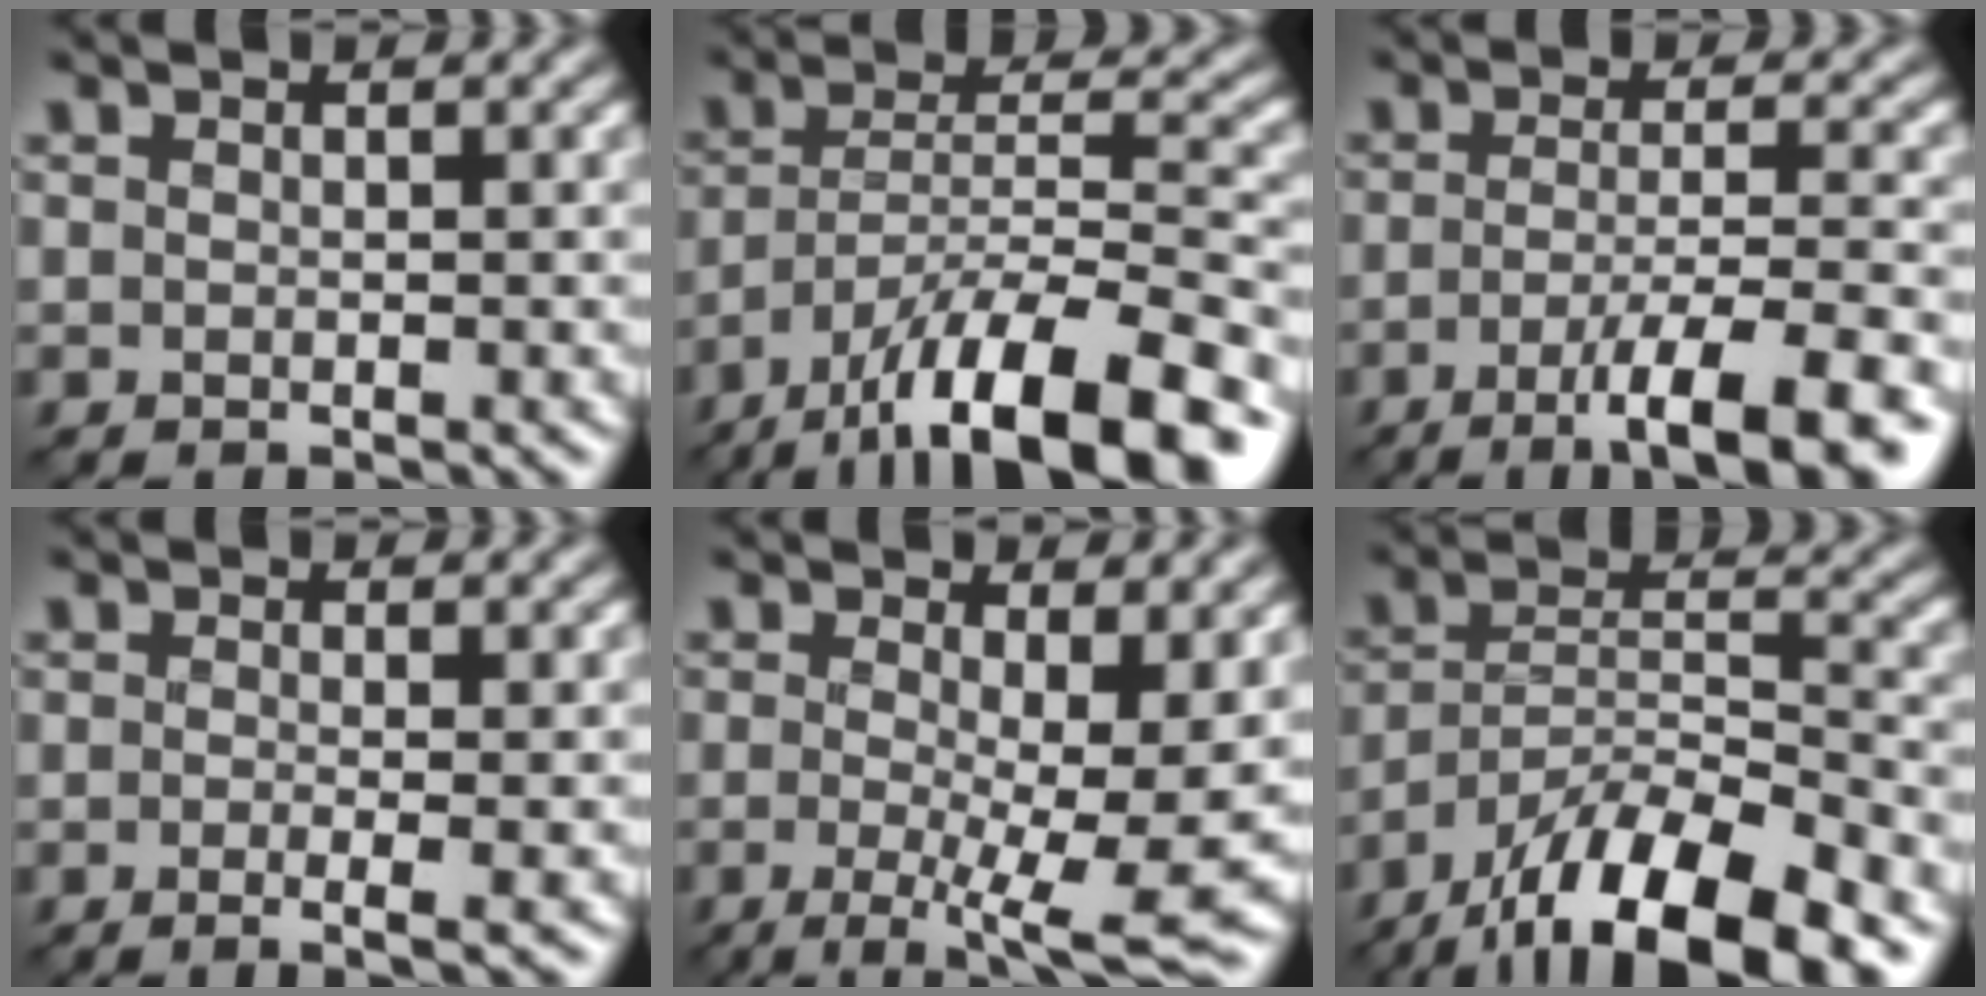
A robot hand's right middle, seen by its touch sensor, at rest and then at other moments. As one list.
[{"total": 13.2, "force": [-9.1, 3.7, 9.0], "torque": [-0.152, 0.007, -0.156]}, {"total": 8.0, "force": [-4.0, 1.6, 6.8], "torque": [-0.094, -0.002, -0.064]}, {"total": 2.6, "force": [-0.4, 0.9, 2.4], "torque": [-0.030, -0.009, -0.012]}, {"total": 9.0, "force": [-1.0, 2.5, 8.6], "torque": [-0.139, -0.015, -0.012]}, {"total": 12.9, "force": [-9.4, 3.7, 8.0], "torque": [-0.139, 0.007, -0.171]}]